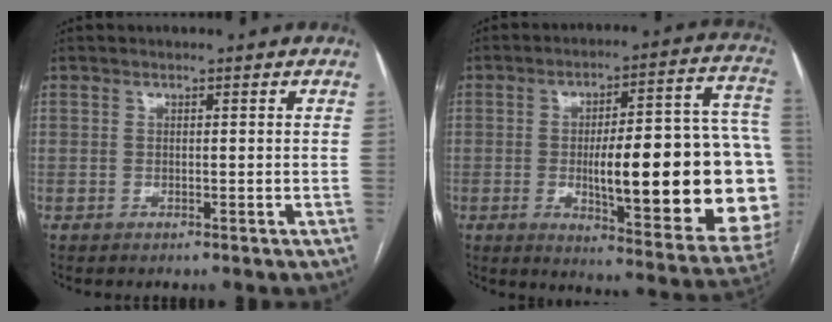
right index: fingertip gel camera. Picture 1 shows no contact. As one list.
[{"total": 28.9, "force": [-3.0, 5.3, 28.2], "torque": [-0.296, 0.017, -0.034]}]